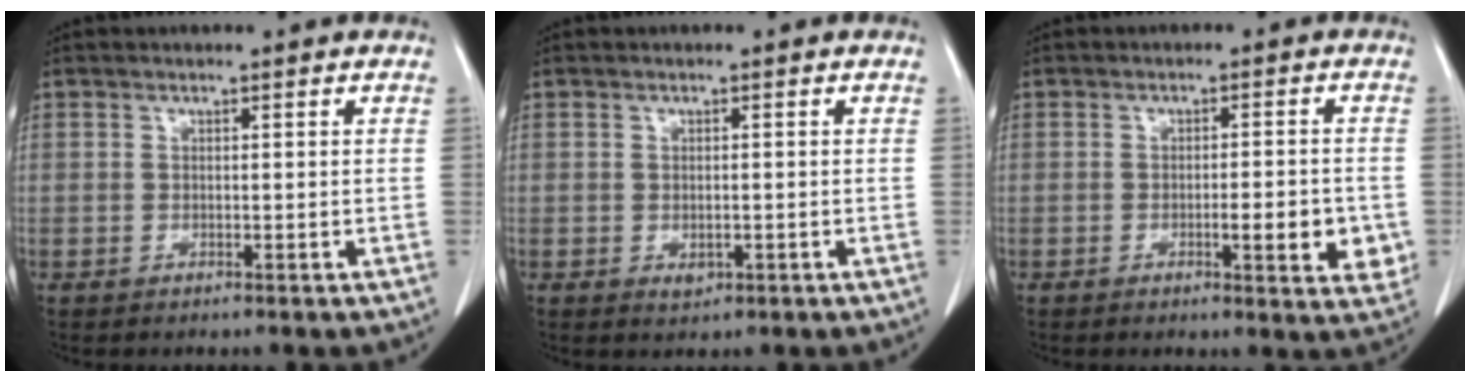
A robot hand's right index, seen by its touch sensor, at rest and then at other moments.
{"total": 1.5, "force": [-0.4, 0.9, 1.1], "torque": [-0.017, 0.000, 0.001]}
{"total": 6.6, "force": [-1.6, 1.5, 6.2], "torque": [-0.075, -0.003, -0.018]}